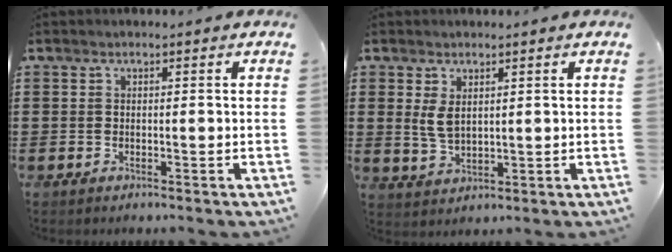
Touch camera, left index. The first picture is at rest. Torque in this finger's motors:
{"motor_torque": [0.30, 0.30, 0.13, 0.04]}